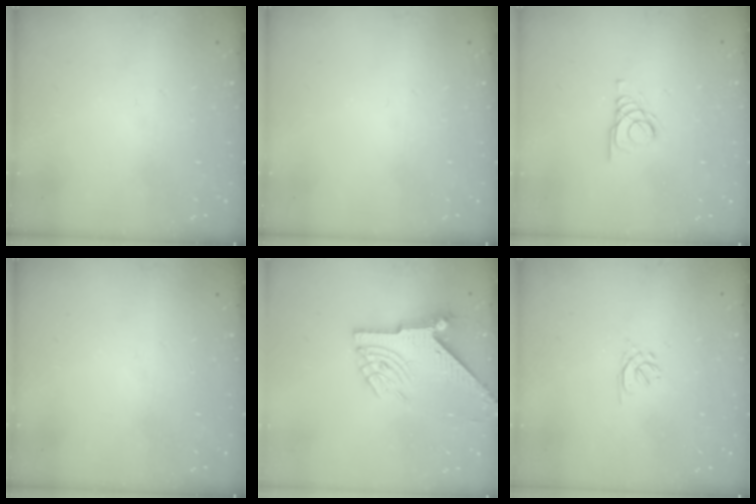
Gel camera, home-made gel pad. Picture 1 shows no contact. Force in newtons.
{"total": 0.0}
{"total": 1.6, "press": 1.6, "slide": 0.2}
{"total": 0.0}
{"total": 8.2, "press": 8.2, "slide": 0.9}
{"total": 1.3, "press": 1.2, "slide": 0.5}